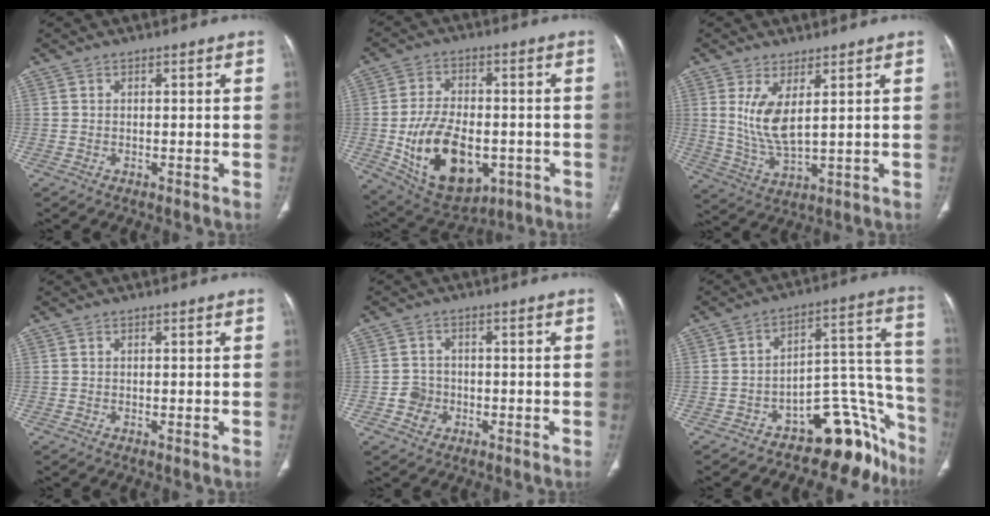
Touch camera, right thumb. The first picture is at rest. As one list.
[{"total": 18.0, "force": [-4.2, 10.9, 13.6], "torque": [-0.211, 0.007, -0.046]}, {"total": 8.0, "force": [2.4, 2.8, 7.1], "torque": [-0.149, -0.028, 0.060]}, {"total": 0.0}, {"total": 3.5, "force": [-1.2, 3.1, 1.0], "torque": [-0.001, 0.011, -0.022]}, {"total": 16.6, "force": [-12.1, 7.9, 8.2], "torque": [-0.020, 0.148, -0.171]}]